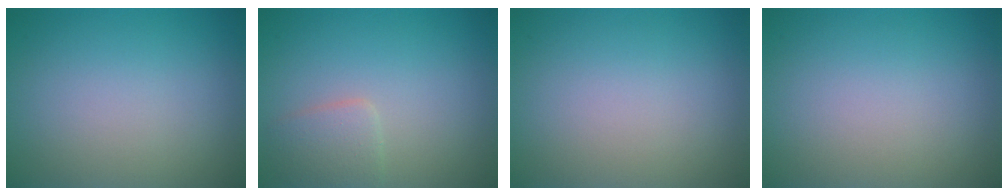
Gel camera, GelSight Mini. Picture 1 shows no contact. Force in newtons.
{"total": 2.1, "press": 2.1, "slide": 0.1}
{"total": 0.0}
{"total": 0.0}